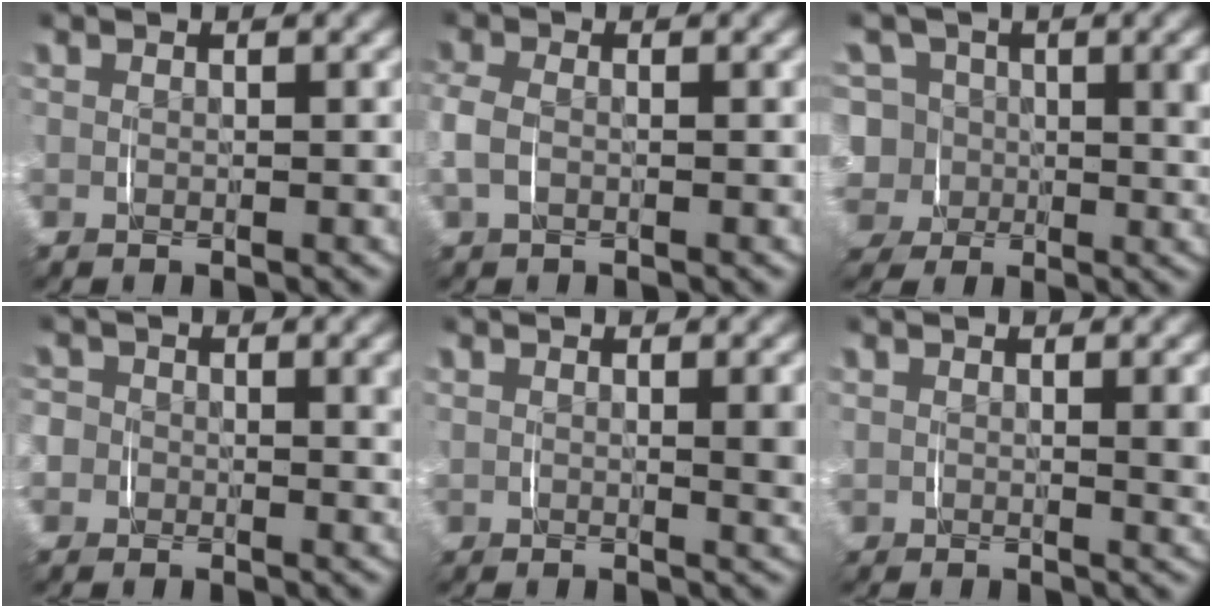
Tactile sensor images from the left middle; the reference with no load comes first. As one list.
[{"total": 2.7, "force": [-0.2, 2.0, 1.9], "torque": [-0.062, -0.001, -0.003]}, {"total": 11.2, "force": [-1.6, 10.2, 4.3], "torque": [-0.116, -0.044, -0.026]}, {"total": 3.5, "force": [0.3, 3.1, 1.6], "torque": [-0.036, -0.002, -0.003]}, {"total": 2.2, "force": [0.9, 0.6, 1.9], "torque": [-0.023, -0.002, 0.013]}, {"total": 1.9, "force": [0.9, 0.6, 1.6], "torque": [-0.019, -0.003, 0.013]}]